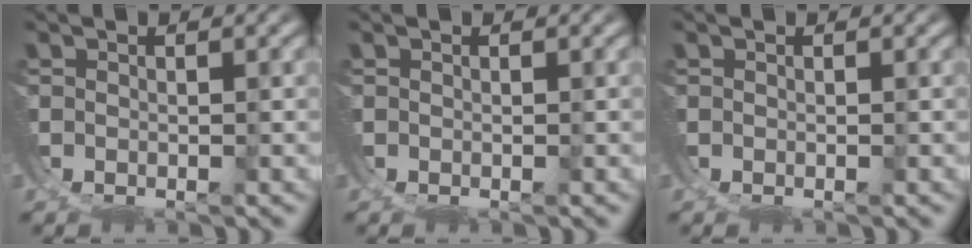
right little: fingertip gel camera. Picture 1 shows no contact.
{"total": 0.0}
{"total": 0.0}